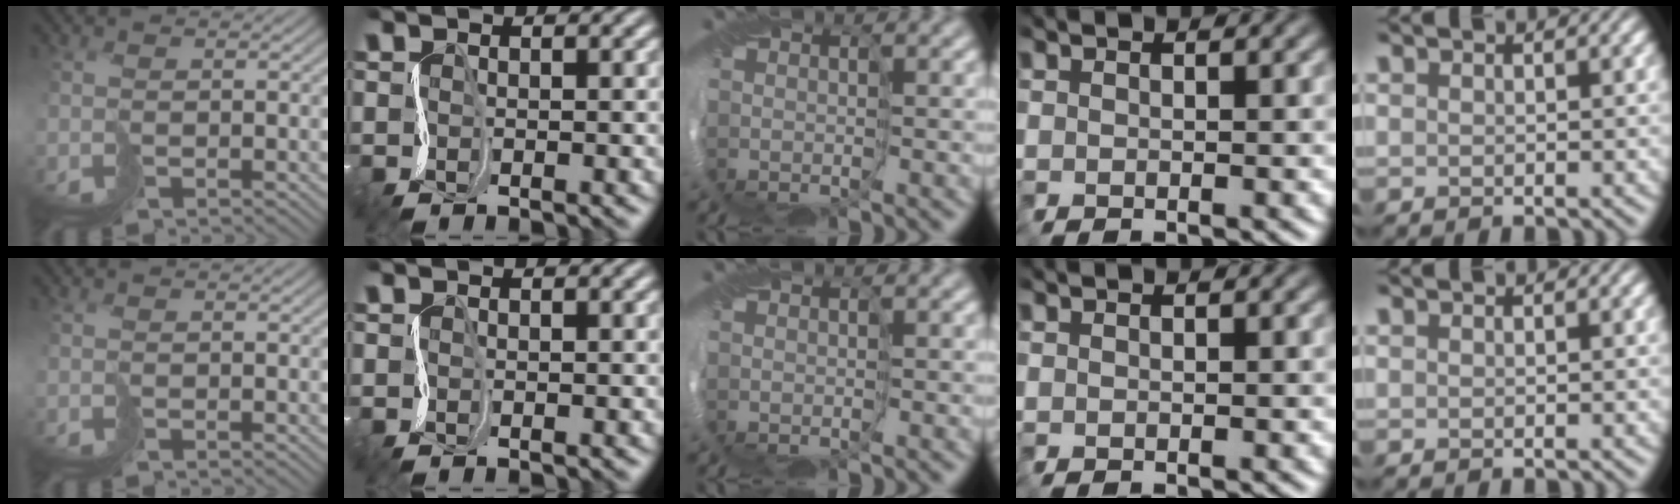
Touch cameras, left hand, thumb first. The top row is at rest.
{}